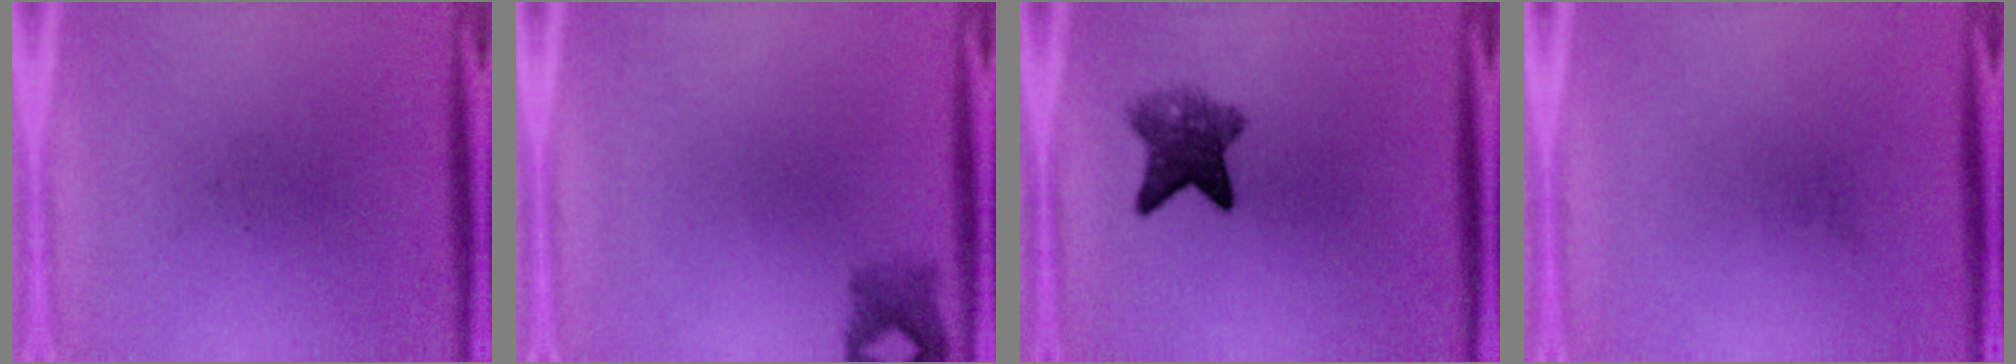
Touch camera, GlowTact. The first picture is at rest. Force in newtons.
{"total": 2.0}
{"total": 5.9}
{"total": 0.0}